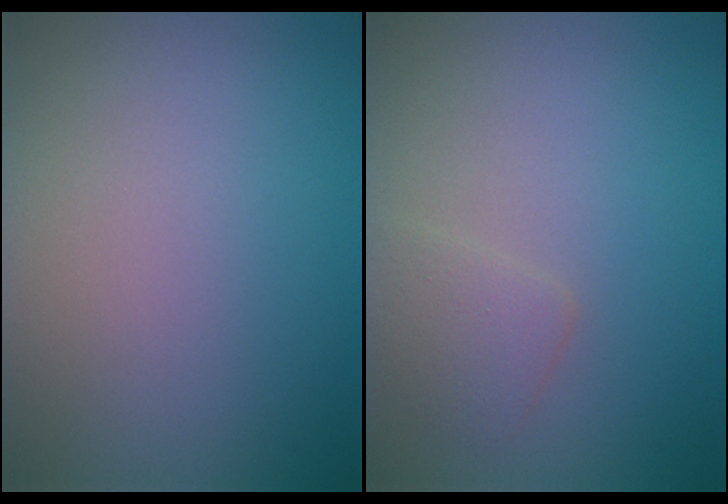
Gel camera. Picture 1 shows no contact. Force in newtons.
{"total": 1.7, "press": 1.7, "slide": 0.0}